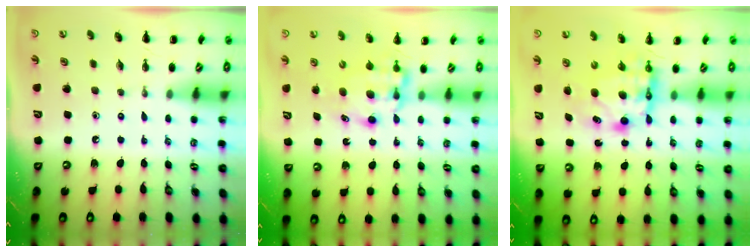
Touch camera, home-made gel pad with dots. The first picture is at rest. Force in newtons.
{"total": 6.6, "press": 6.5, "slide": 1.0}
{"total": 7.5, "press": 7.4, "slide": 1.4}